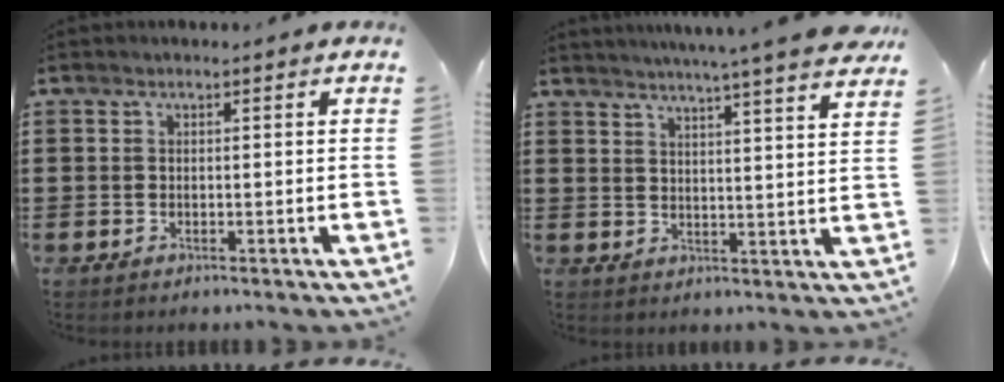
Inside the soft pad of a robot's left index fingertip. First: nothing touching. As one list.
[{"total": 5.2, "force": [4.8, -1.0, 1.8], "torque": [-0.046, -0.029, 0.079]}]